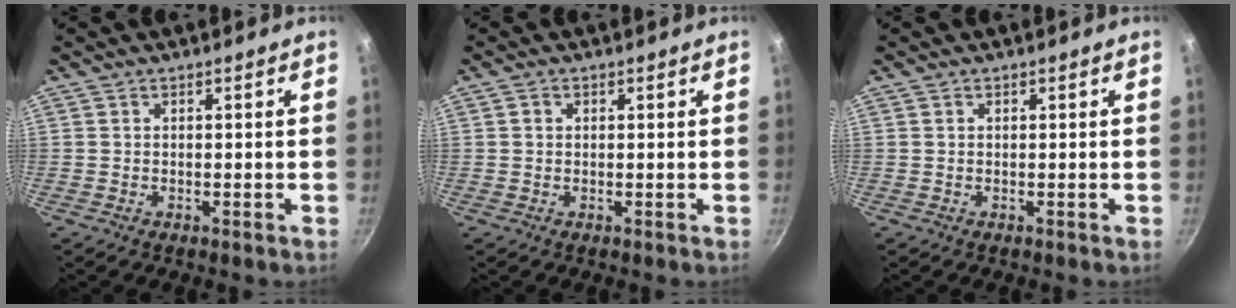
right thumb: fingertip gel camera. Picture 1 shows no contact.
{"total": 1.0, "force": [0.2, 0.9, 0.4], "torque": [-0.005, 0.004, 0.001]}
{"total": 0.0}